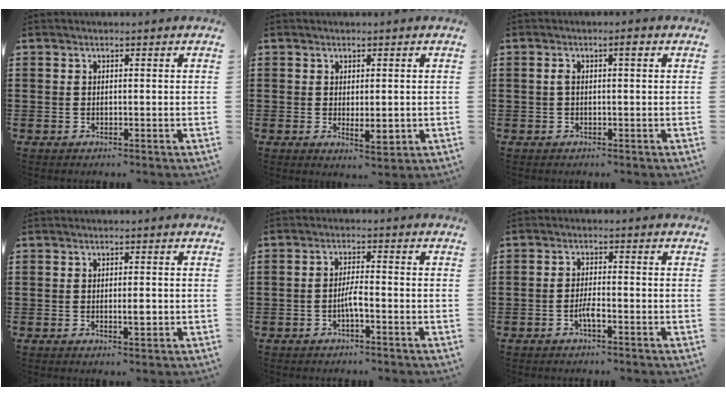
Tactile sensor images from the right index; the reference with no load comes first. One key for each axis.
{"total": 3.0, "fx": -0.1, "fy": 1.2, "fz": 2.7, "tx": -0.041, "ty": -0.003, "tz": -0.003}
{"total": 1.8, "fx": 0.2, "fy": 0.3, "fz": 1.7, "tx": -0.025, "ty": 0.001, "tz": 0.000}
{"total": 2.2, "fx": -0.3, "fy": 0.5, "fz": 2.1, "tx": -0.038, "ty": -0.001, "tz": -0.006}
{"total": 2.7, "fx": -1.2, "fy": 0.4, "fz": 2.4, "tx": -0.053, "ty": 0.000, "tz": -0.024}
{"total": 2.6, "fx": -1.4, "fy": 0.4, "fz": 2.1, "tx": -0.045, "ty": -0.002, "tz": -0.027}